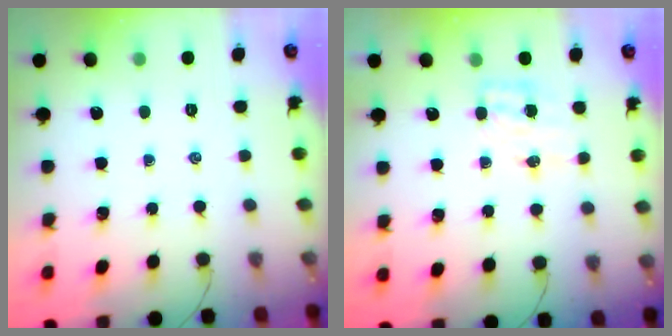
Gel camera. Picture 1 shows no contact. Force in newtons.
{"total": 4.9, "press": 4.8, "slide": 0.7}